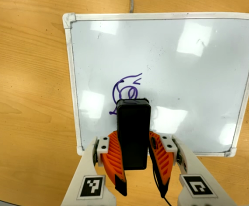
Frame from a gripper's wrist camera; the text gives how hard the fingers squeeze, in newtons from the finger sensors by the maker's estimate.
{"total": 8.1, "left": 6.7, "right": 9.4}